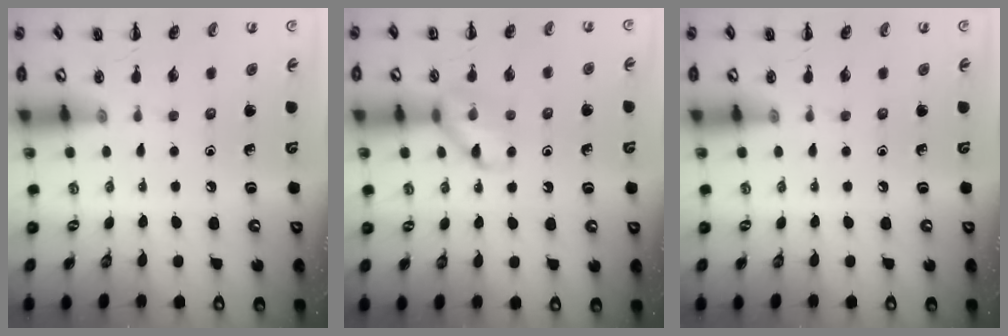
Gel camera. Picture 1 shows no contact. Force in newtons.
{"total": 10.9, "press": 10.8, "slide": 1.2}
{"total": 0.0}